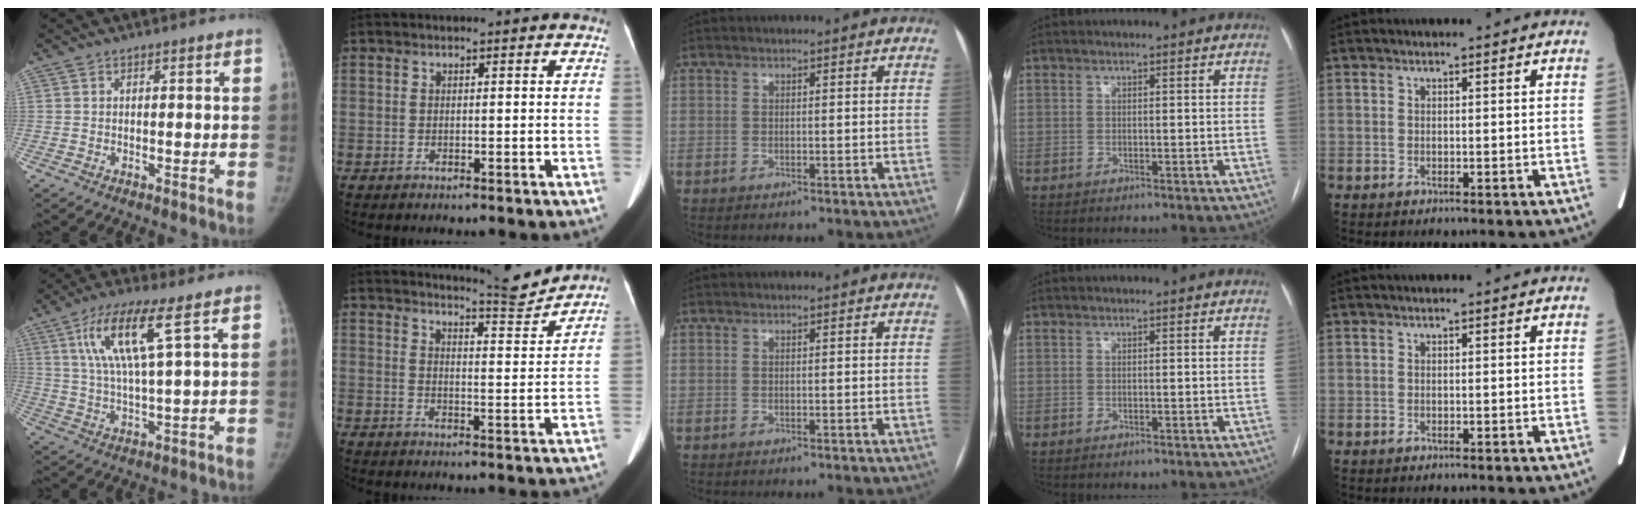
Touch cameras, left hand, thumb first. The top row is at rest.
{"thumb": {"total": 11.8, "force": [5.0, 1.8, 10.6], "torque": [-0.226, -0.013, 0.095]}, "index": {"total": 7.1, "force": [7.0, -0.9, 0.5], "torque": [-0.023, -0.029, 0.099]}}